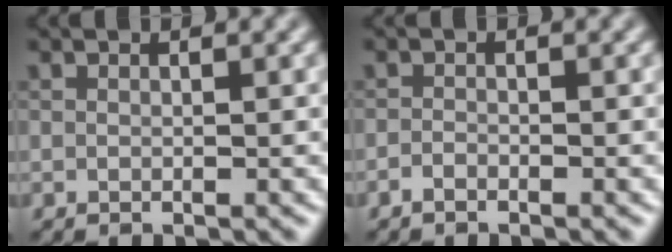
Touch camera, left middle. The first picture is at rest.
{"total": 0.8, "force": [-0.6, 0.2, 0.4], "torque": [-0.007, 0.001, -0.013]}